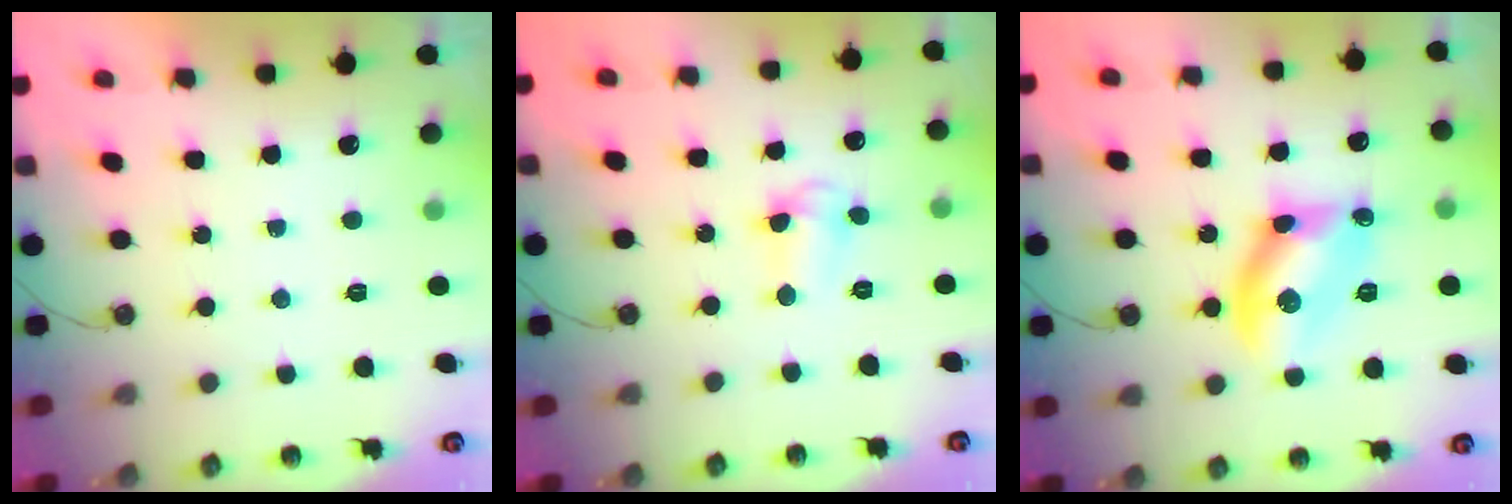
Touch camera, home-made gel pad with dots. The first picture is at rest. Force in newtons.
{"total": 3.7, "press": 3.6, "slide": 0.8}
{"total": 11.7, "press": 11.7, "slide": 0.5}